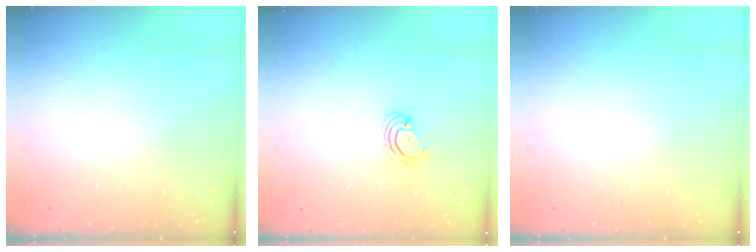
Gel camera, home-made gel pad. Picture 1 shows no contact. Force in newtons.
{"total": 3.0, "press": 3.0, "slide": 0.2}
{"total": 0.0}